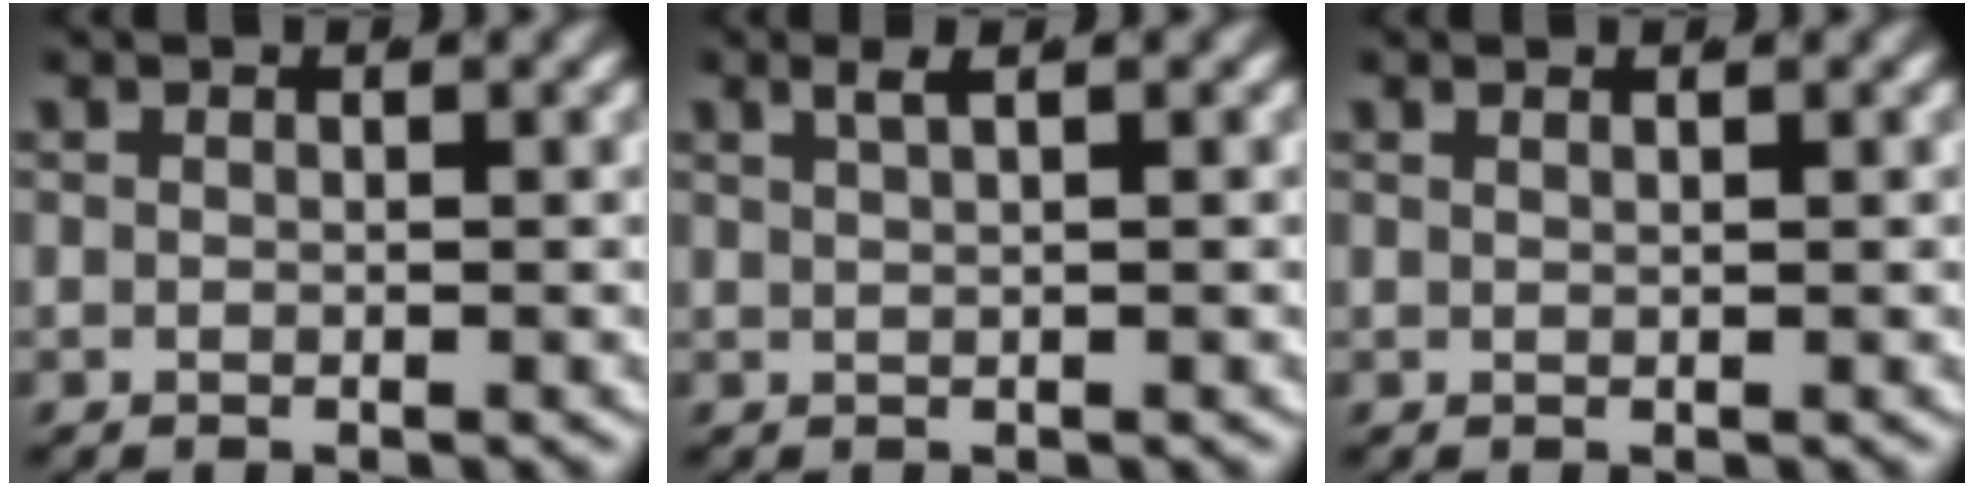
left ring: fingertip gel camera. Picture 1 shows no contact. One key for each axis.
{"total": 1.8, "fx": 1.1, "fy": 0.0, "fz": 1.4, "tx": -0.017, "ty": 0.004, "tz": 0.022}
{"total": 0.8, "fx": 0.6, "fy": -0.5, "fz": 0.3, "tx": -0.001, "ty": -0.002, "tz": 0.014}